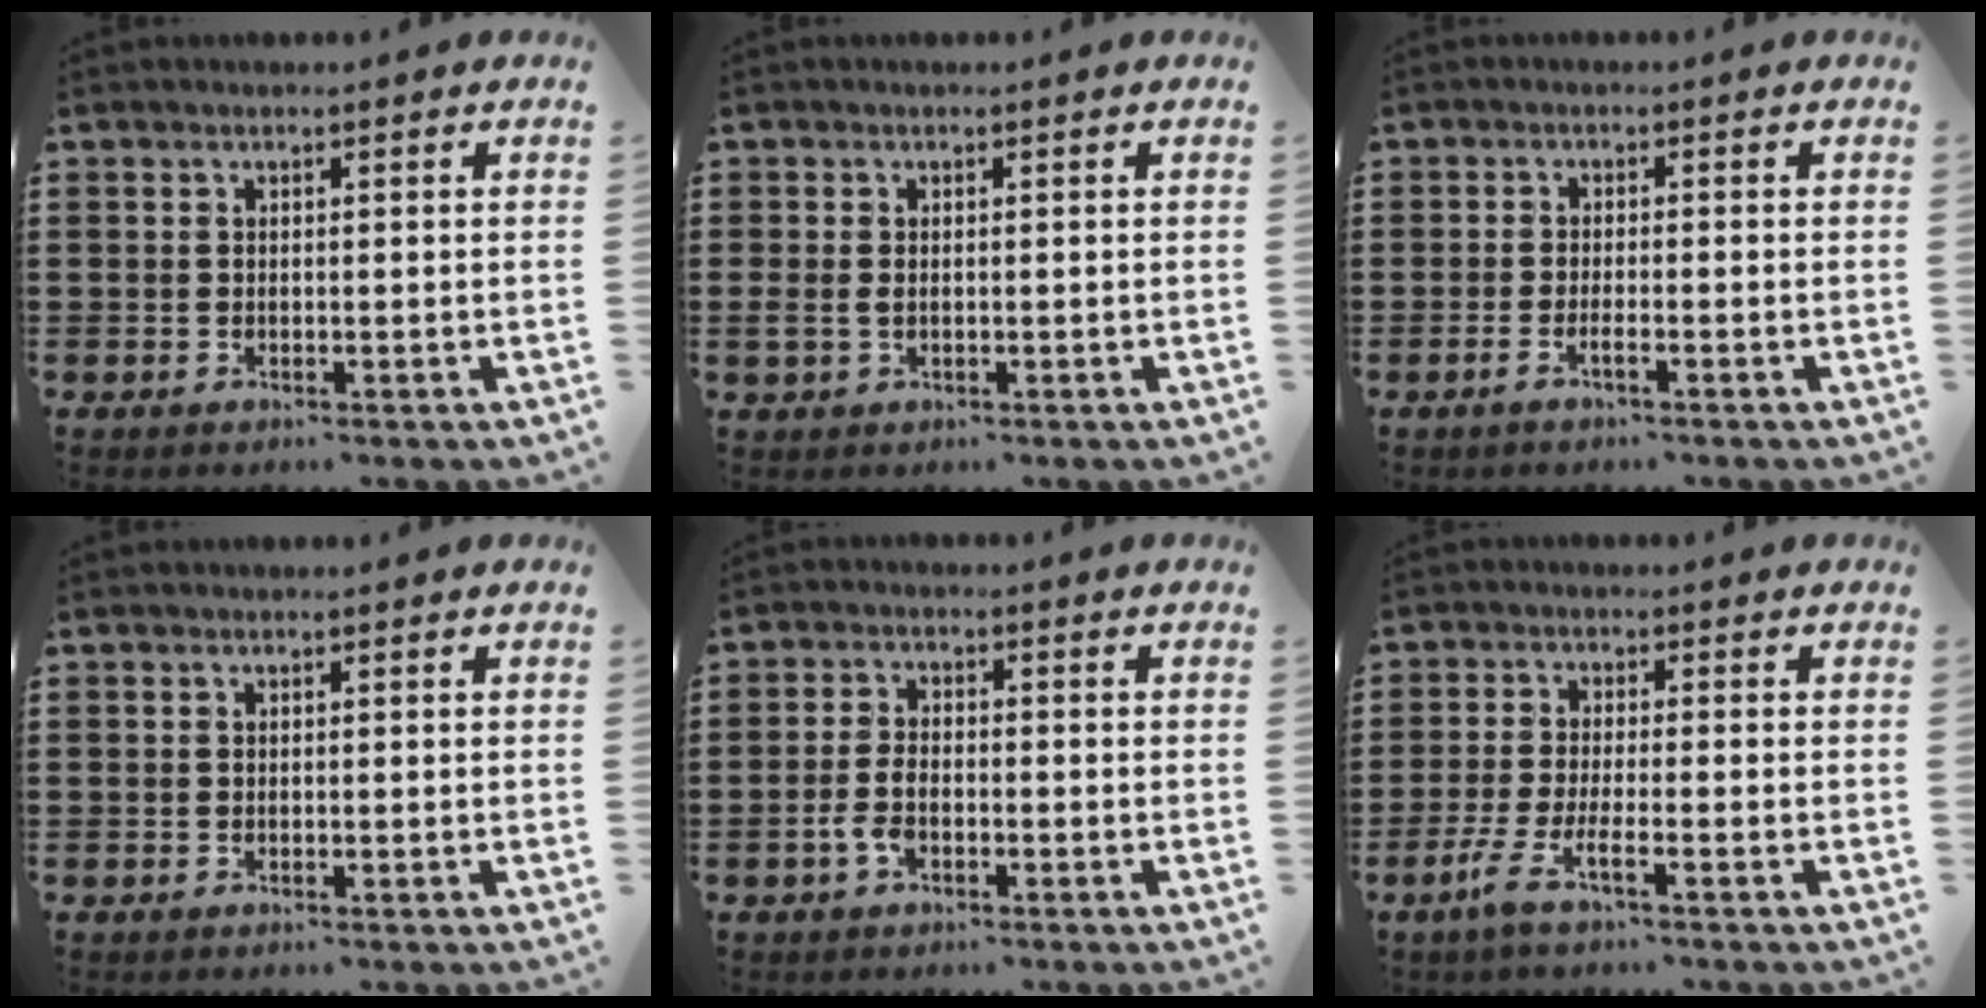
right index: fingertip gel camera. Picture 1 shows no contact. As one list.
[{"total": 1.4, "force": [-0.1, 1.0, 1.0], "torque": [-0.029, 0.001, -0.004]}, {"total": 1.7, "force": [-1.0, 0.2, 1.4], "torque": [-0.024, -0.002, -0.018]}, {"total": 0.0}, {"total": 3.6, "force": [-1.7, 1.5, 2.8], "torque": [-0.072, -0.007, -0.035]}, {"total": 4.4, "force": [-2.6, 0.1, 3.6], "torque": [-0.095, -0.022, -0.055]}]